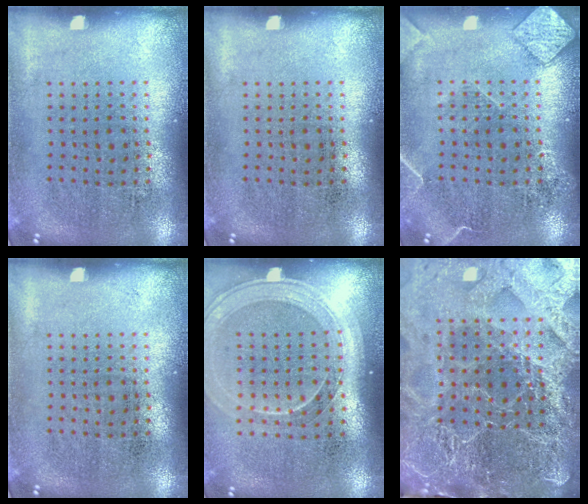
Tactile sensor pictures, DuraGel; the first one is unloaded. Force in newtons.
{"total": 0.0}
{"total": 2.3, "press": 2.3, "slide": 0.3}
{"total": 0.0}
{"total": 1.8, "press": 1.6, "slide": 0.8}
{"total": 4.9, "press": 4.4, "slide": 2.1}